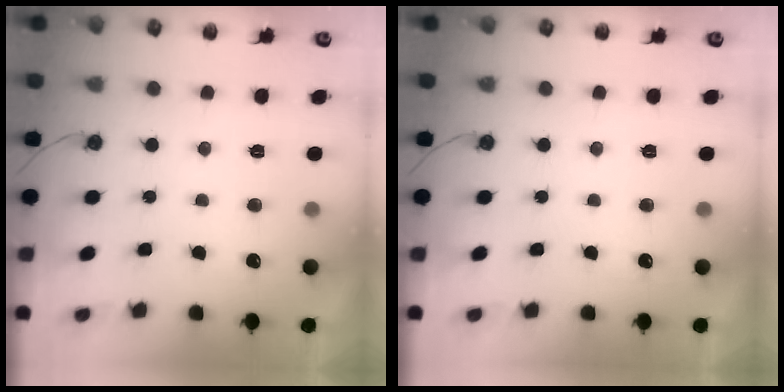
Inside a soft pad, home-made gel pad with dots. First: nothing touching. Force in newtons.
{"total": 0.0}